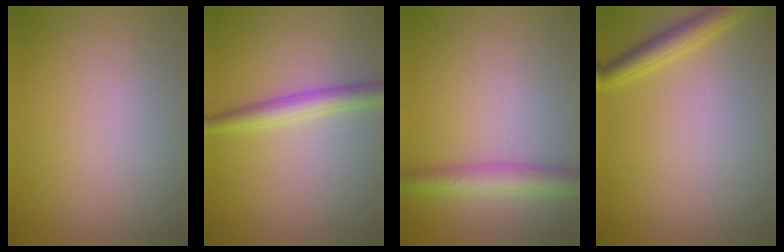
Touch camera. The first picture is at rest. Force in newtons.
{"total": 2.9, "press": 2.9, "slide": 0.1}
{"total": 3.8, "press": 3.8, "slide": 0.1}
{"total": 2.7, "press": 2.7, "slide": 0.2}